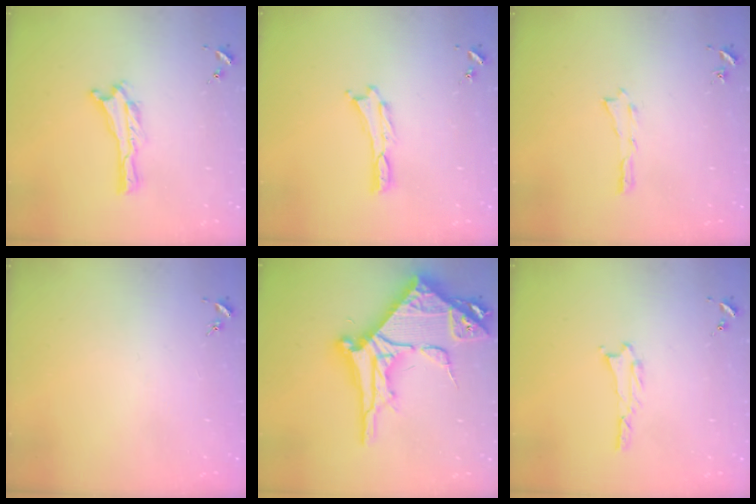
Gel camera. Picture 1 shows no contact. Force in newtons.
{"total": 0.0}
{"total": 0.0}
{"total": 0.0}
{"total": 13.1, "press": 13.0, "slide": 1.5}
{"total": 1.0, "press": 1.0, "slide": 0.1}